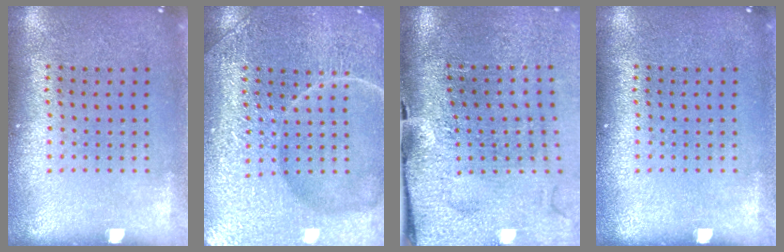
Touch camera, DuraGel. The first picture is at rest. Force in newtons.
{"total": 7.4, "press": 7.4, "slide": 1.0}
{"total": 4.4, "press": 3.4, "slide": 2.7}
{"total": 0.0}